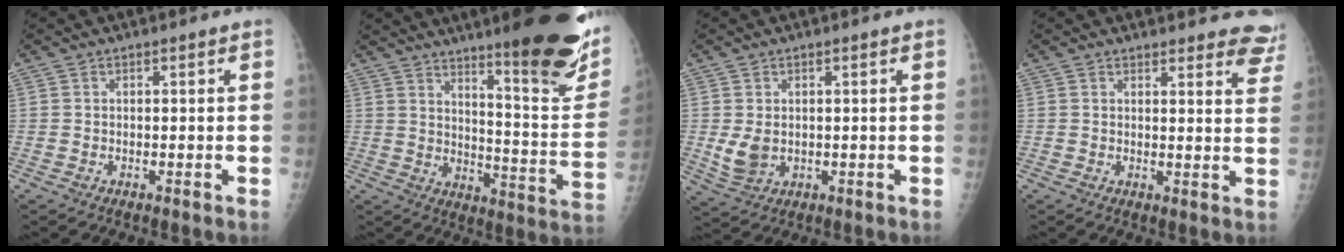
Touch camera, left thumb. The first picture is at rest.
{"total": 23.0, "force": [14.4, 3.9, 17.5], "torque": [-0.211, -0.083, 0.207]}
{"total": 4.4, "force": [0.2, 3.2, 3.0], "torque": [-0.051, -0.012, 0.016]}
{"total": 9.8, "force": [9.0, 2.6, 2.6], "torque": [0.014, -0.050, 0.072]}